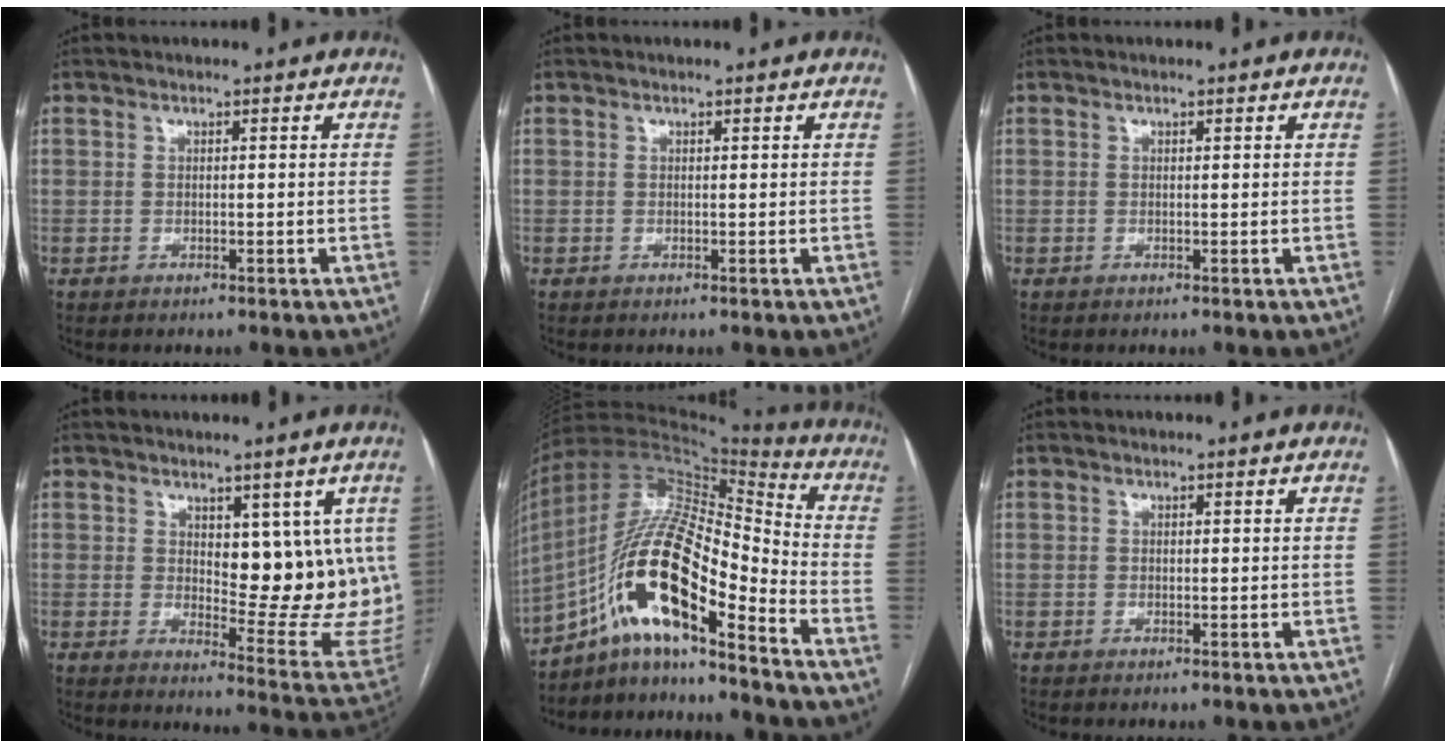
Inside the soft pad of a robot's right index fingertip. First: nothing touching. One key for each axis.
{"total": 0.0}
{"total": 0.0}
{"total": 13.0, "fx": 2.9, "fy": 5.4, "fz": 11.5, "tx": -0.127, "ty": -0.016, "tz": 0.050}
{"total": 17.7, "fx": -9.6, "fy": 3.6, "fz": 14.4, "tx": -0.282, "ty": 0.021, "tz": -0.168}
{"total": 0.0}